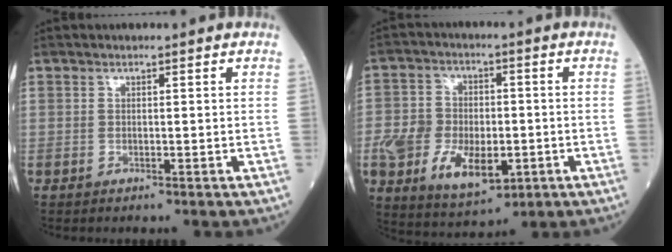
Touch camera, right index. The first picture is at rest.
{"total": 12.5, "force": [-3.4, 7.3, 9.5], "torque": [-0.179, 0.001, -0.047]}